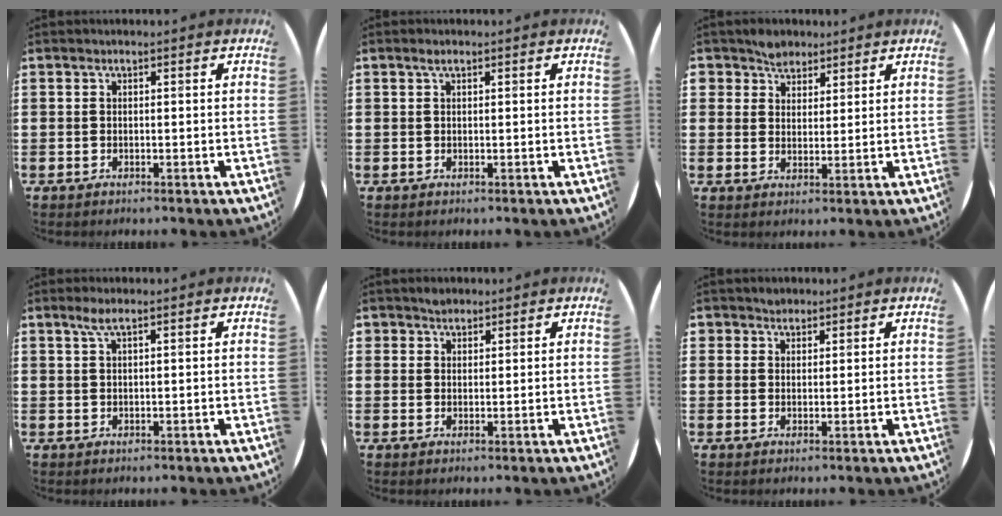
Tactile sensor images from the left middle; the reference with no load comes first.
{"total": 0.7, "force": [0.4, 0.2, 0.6], "torque": [-0.012, 0.003, 0.007]}
{"total": 3.6, "force": [2.9, 2.0, 0.0], "torque": [-0.013, 0.005, 0.056]}
{"total": 2.1, "force": [1.3, 0.2, 1.7], "torque": [-0.036, 0.003, 0.022]}
{"total": 1.8, "force": [1.6, 0.8, -0.1], "torque": [0.006, 0.000, 0.032]}
{"total": 1.7, "force": [1.5, 0.8, -0.2], "torque": [0.009, 0.000, 0.030]}